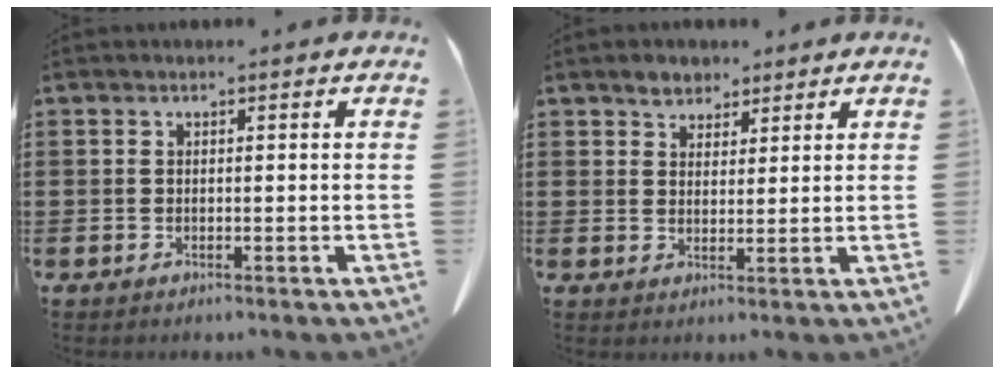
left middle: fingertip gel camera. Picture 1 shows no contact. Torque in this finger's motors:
{"motor_torque": [0.02, 0.02, 0.03, 0.01]}